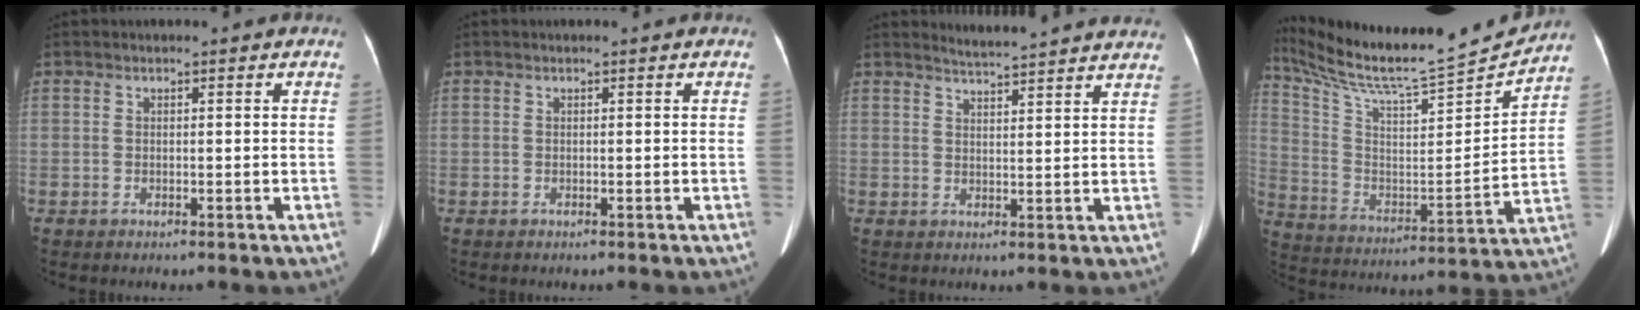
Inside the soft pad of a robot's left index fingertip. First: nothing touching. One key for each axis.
{"total": 0.0}
{"total": 10.3, "fx": 10.0, "fy": -0.3, "fz": 2.7, "tx": -0.045, "ty": -0.004, "tz": 0.117}
{"total": 21.9, "fx": 20.5, "fy": 0.5, "fz": 7.8, "tx": -0.161, "ty": -0.048, "tz": 0.327}